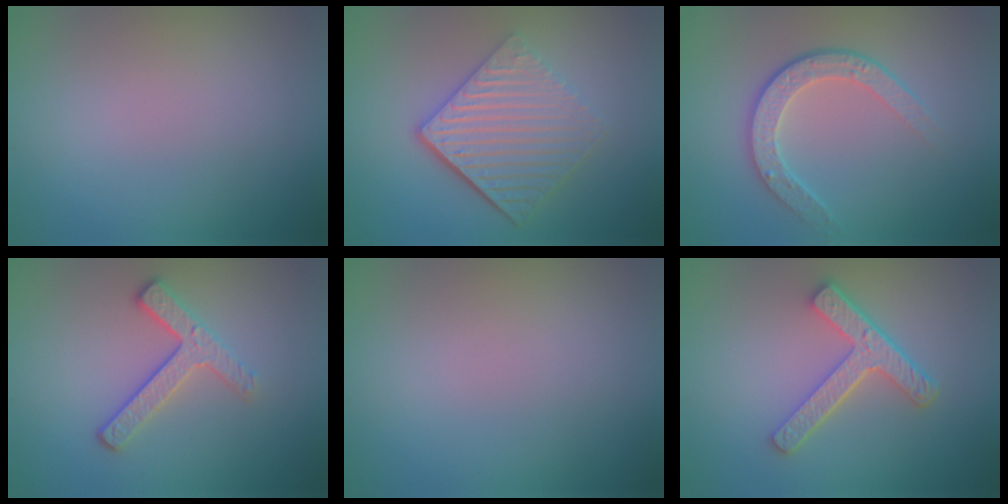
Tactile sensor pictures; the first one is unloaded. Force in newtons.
{"total": 5.9, "press": 4.0, "slide": 4.3}
{"total": 3.5, "press": 2.9, "slide": 1.9}
{"total": 3.1, "press": 2.6, "slide": 1.7}
{"total": 0.0}
{"total": 4.3, "press": 3.3, "slide": 2.8}